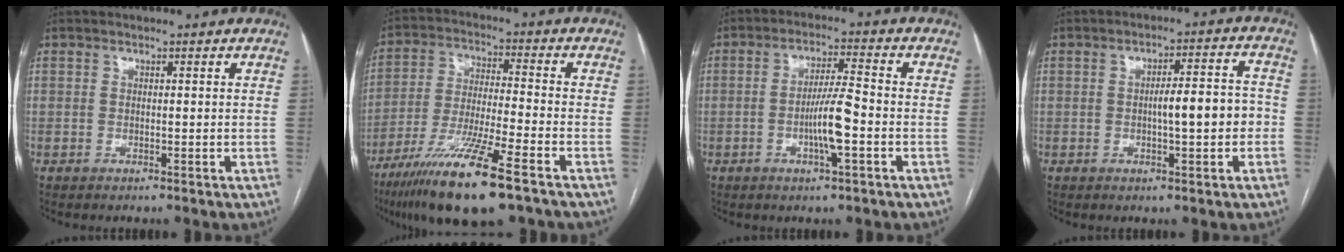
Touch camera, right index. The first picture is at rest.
{"total": 15.4, "force": [-9.7, 0.8, 12.0], "torque": [-0.242, -0.043, -0.176]}
{"total": 6.7, "force": [-1.9, 0.4, 6.5], "torque": [-0.122, 0.001, -0.035]}
{"total": 6.5, "force": [-1.1, 1.3, 6.3], "torque": [-0.095, 0.019, -0.012]}